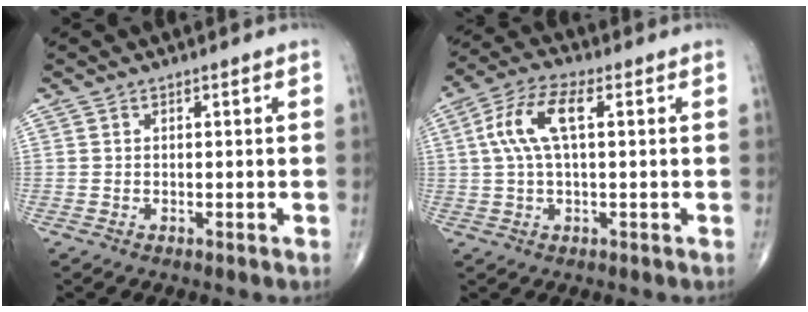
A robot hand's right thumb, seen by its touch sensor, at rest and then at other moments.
{"total": 9.2, "force": [1.9, 3.7, 8.3], "torque": [-0.182, 0.027, 0.032]}